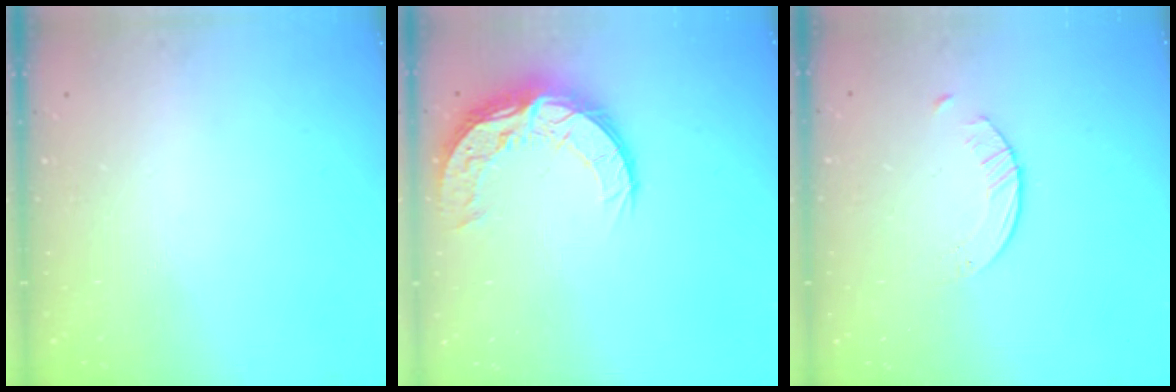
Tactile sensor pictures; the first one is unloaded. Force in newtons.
{"total": 12.0, "press": 11.9, "slide": 0.8}
{"total": 1.6, "press": 1.6, "slide": 0.3}